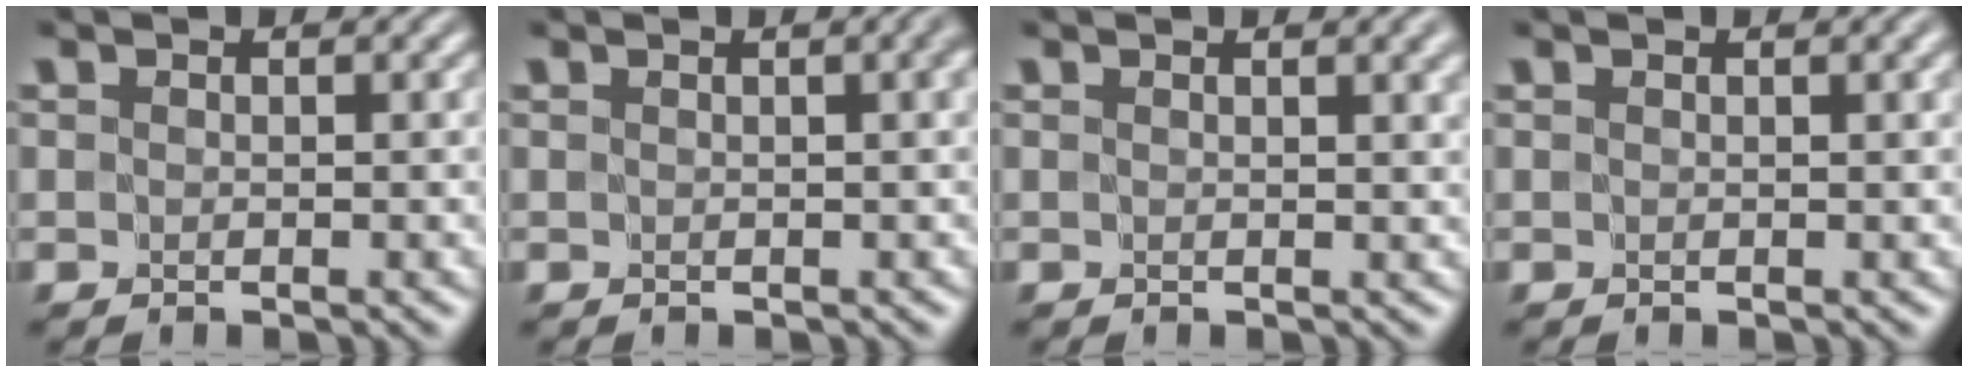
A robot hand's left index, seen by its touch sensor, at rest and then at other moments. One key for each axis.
{"total": 1.7, "fx": 0.5, "fy": 0.4, "fz": 1.5, "tx": -0.010, "ty": 0.001, "tz": 0.006}
{"total": 1.9, "fx": 1.1, "fy": 0.4, "fz": 1.5, "tx": -0.013, "ty": -0.002, "tz": 0.018}
{"total": 0.9, "fx": 0.5, "fy": 0.0, "fz": 0.7, "tx": -0.007, "ty": -0.001, "tz": 0.009}